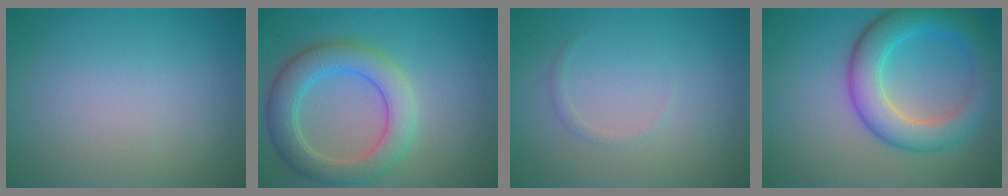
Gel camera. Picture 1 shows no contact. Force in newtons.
{"total": 5.5, "press": 5.4, "slide": 0.3}
{"total": 0.7, "press": 0.7, "slide": 0.1}
{"total": 6.3, "press": 6.3, "slide": 0.3}